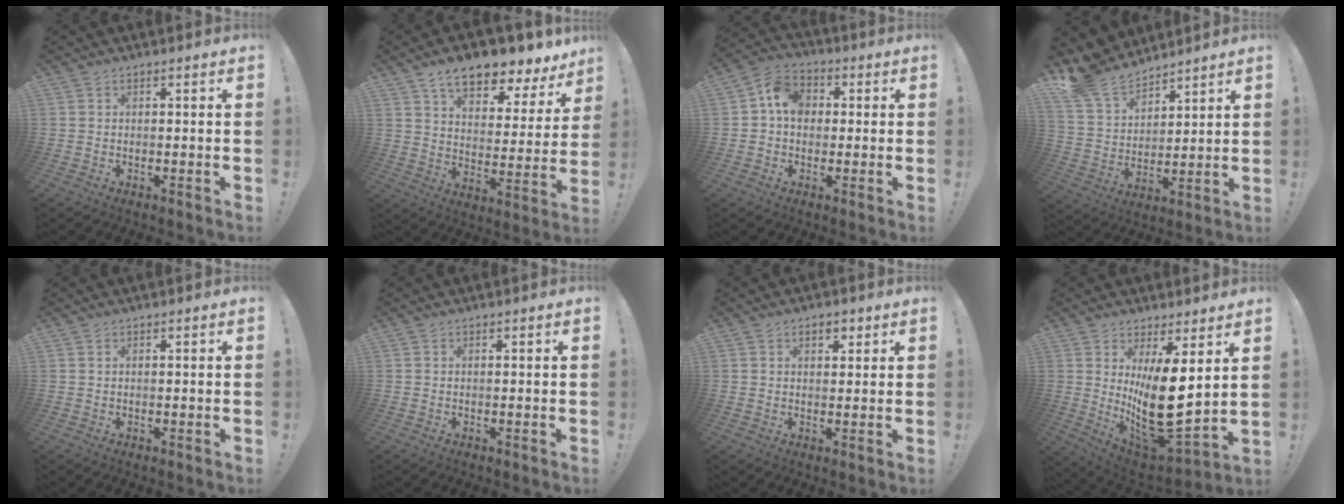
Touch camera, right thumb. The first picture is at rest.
{"total": 12.6, "force": [9.4, 4.8, 6.9], "torque": [-0.113, -0.069, 0.160]}
{"total": 9.4, "force": [1.5, 7.7, 5.2], "torque": [-0.079, 0.009, 0.033]}
{"total": 15.4, "force": [12.8, 7.3, 4.5], "torque": [-0.101, -0.089, 0.245]}
{"total": 0.6, "force": [0.4, 0.2, 0.3], "torque": [-0.009, 0.001, 0.009]}
{"total": 0.0}
{"total": 3.3, "force": [1.6, 2.0, 2.2], "torque": [-0.031, 0.000, 0.026]}
{"total": 17.8, "force": [3.1, 7.4, 15.9], "torque": [-0.247, -0.057, 0.063]}